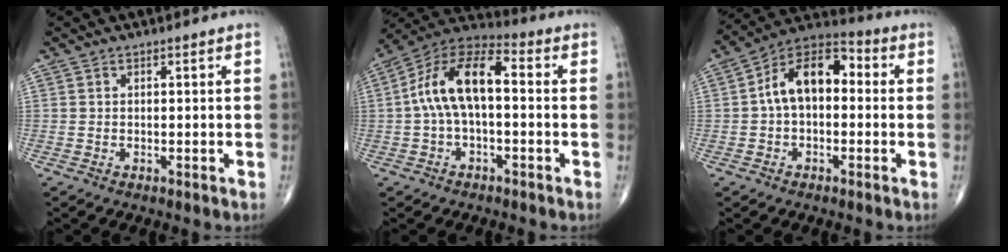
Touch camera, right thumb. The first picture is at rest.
{"total": 13.1, "force": [0.2, 6.4, 11.4], "torque": [-0.211, 0.047, -0.010]}
{"total": 12.5, "force": [0.6, 7.7, 9.8], "torque": [-0.144, 0.042, -0.006]}